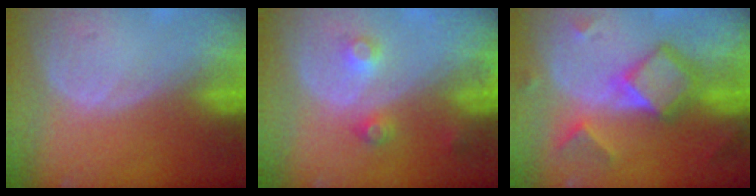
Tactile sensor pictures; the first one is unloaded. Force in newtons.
{"total": 3.8, "press": 3.5, "slide": 1.4}
{"total": 7.9, "press": 7.9, "slide": 0.5}